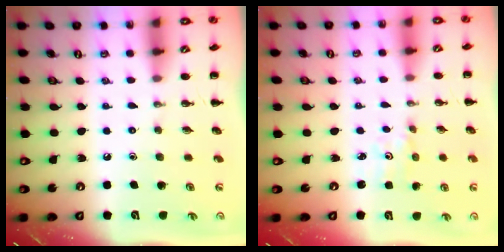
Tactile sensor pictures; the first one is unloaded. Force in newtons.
{"total": 1.5, "press": 1.4, "slide": 0.5}